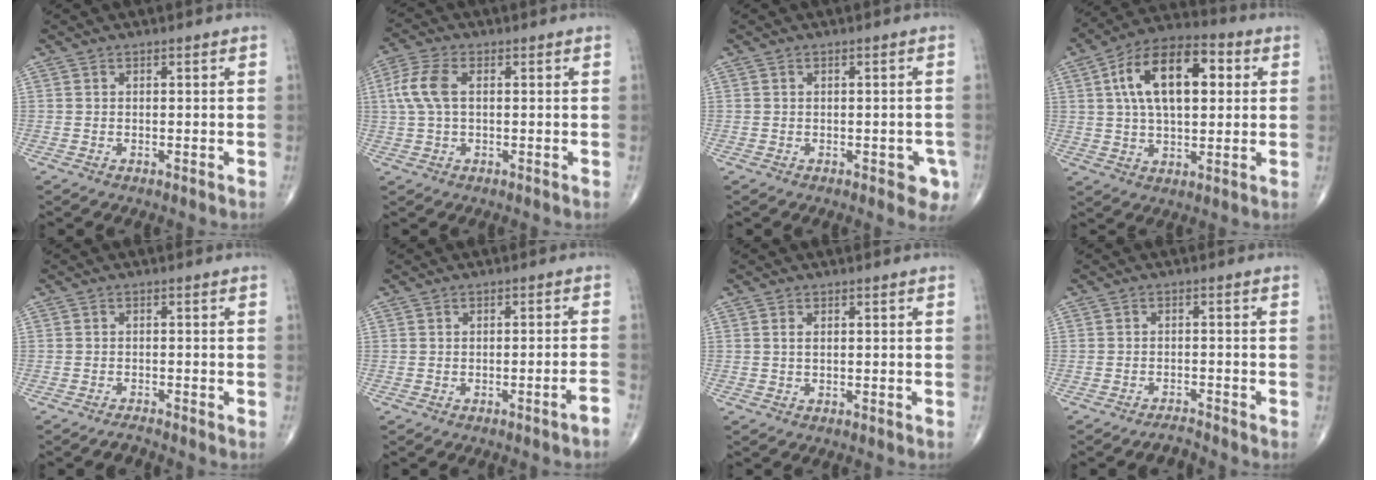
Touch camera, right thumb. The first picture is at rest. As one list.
[{"total": 7.8, "force": [1.1, 4.3, 6.4], "torque": [-0.164, 0.022, 0.019]}, {"total": 3.6, "force": [-1.4, 2.1, 2.5], "torque": [-0.003, 0.003, -0.015]}, {"total": 17.2, "force": [4.1, 9.0, 14.1], "torque": [-0.221, 0.018, 0.062]}, {"total": 1.0, "force": [-1.0, 0.1, -0.1], "torque": [-0.002, 0.000, -0.021]}, {"total": 2.1, "force": [-1.6, -0.1, 1.4], "torque": [-0.026, 0.015, -0.021]}, {"total": 0.9, "force": [0.3, 0.4, 0.8], "torque": [-0.019, 0.004, 0.007]}, {"total": 1.7, "force": [-1.6, 0.1, -0.5], "torque": [0.005, 0.007, -0.029]}]